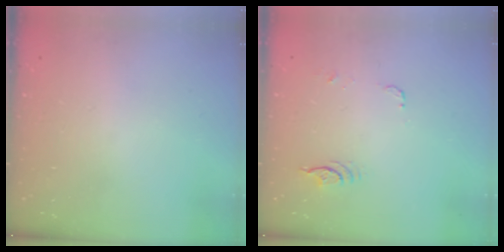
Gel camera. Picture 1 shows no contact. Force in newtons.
{"total": 14.3, "press": 5.9, "slide": 13.1}